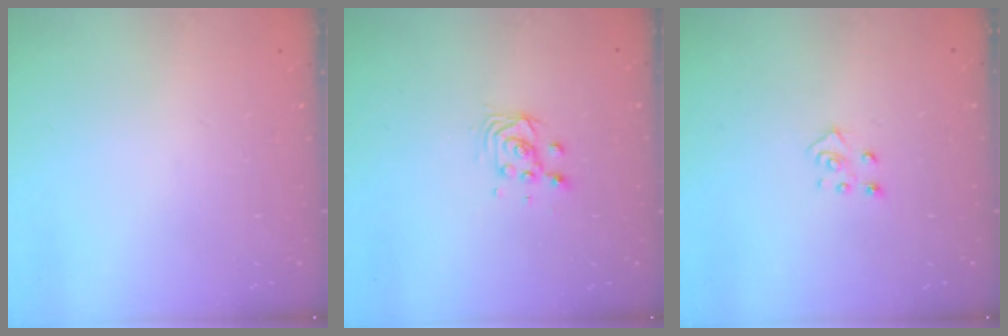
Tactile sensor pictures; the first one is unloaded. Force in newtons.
{"total": 3.6, "press": 3.6, "slide": 0.1}
{"total": 4.5, "press": 4.5, "slide": 0.4}